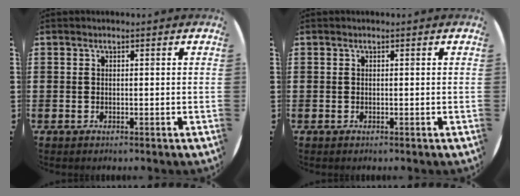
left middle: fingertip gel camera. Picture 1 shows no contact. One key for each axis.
{"total": 0.0}